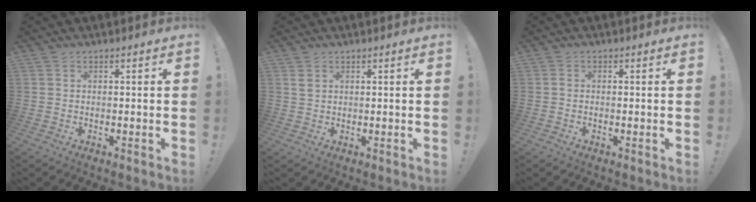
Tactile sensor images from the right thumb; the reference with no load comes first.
{"total": 1.9, "force": [1.0, 1.2, 1.0], "torque": [-0.013, -0.001, 0.018]}
{"total": 0.7, "force": [-0.6, 0.3, 0.1], "torque": [-0.013, 0.006, -0.008]}